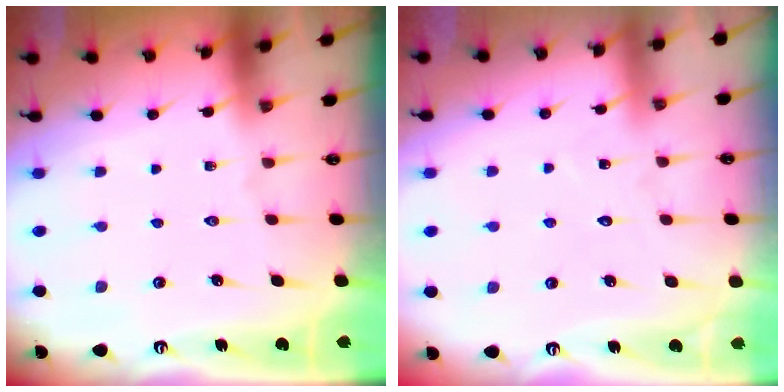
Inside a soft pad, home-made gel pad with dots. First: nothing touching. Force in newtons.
{"total": 6.2, "press": 6.2, "slide": 0.6}